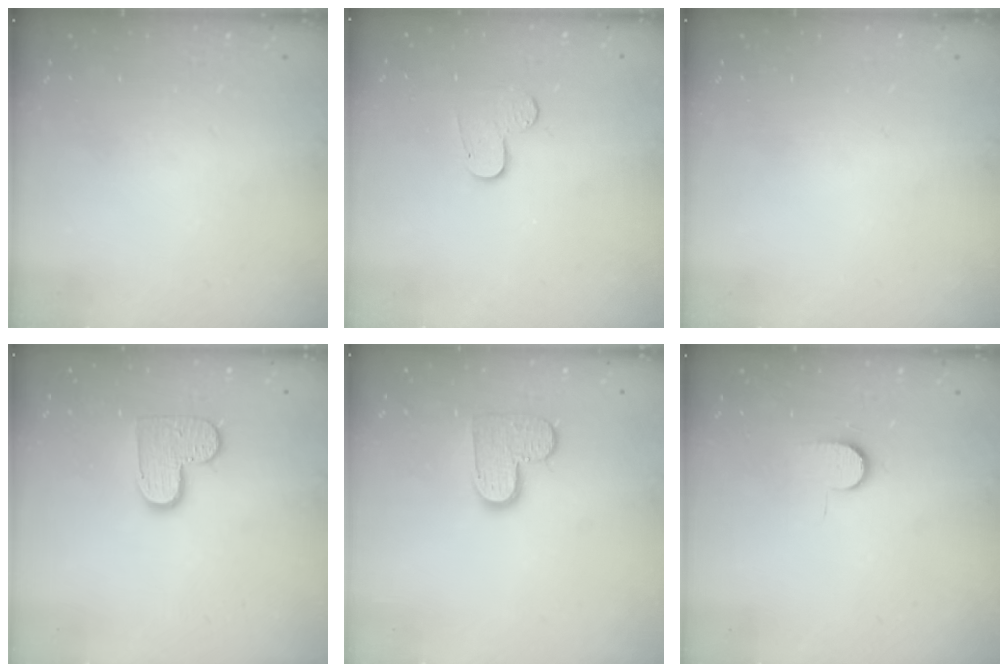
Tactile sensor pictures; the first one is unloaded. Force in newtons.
{"total": 5.5, "press": 5.5, "slide": 0.5}
{"total": 0.0}
{"total": 9.2, "press": 9.2, "slide": 0.2}
{"total": 8.8, "press": 8.8, "slide": 0.4}
{"total": 6.2, "press": 6.1, "slide": 0.7}